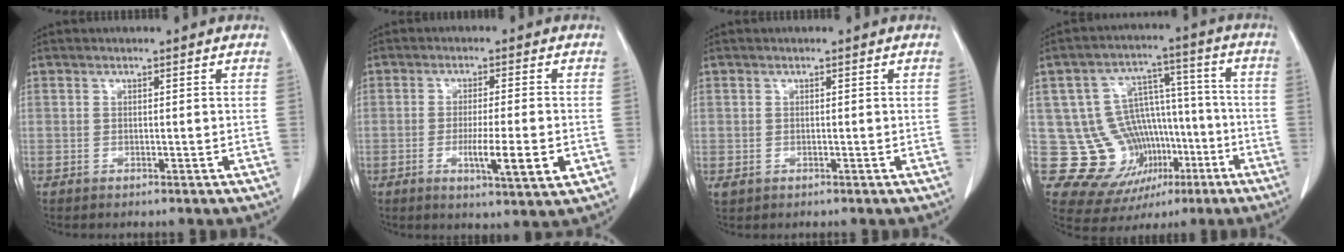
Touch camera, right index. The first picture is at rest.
{"total": 7.5, "force": [-2.1, 0.3, 7.2], "torque": [-0.114, -0.016, -0.032]}
{"total": 0.9, "force": [0.0, 0.9, 0.2], "torque": [0.001, 0.003, 0.001]}
{"total": 15.1, "force": [-3.5, 13.1, 6.5], "torque": [-0.113, 0.058, -0.030]}